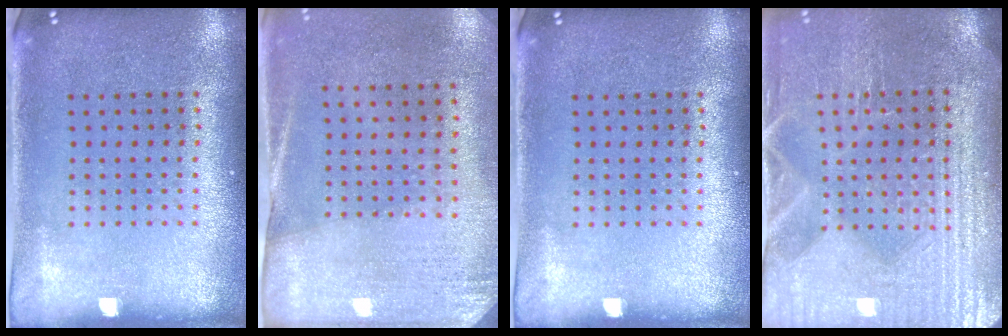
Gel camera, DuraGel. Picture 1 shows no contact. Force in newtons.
{"total": 2.7, "press": 2.3, "slide": 1.4}
{"total": 0.0}
{"total": 4.2, "press": 3.8, "slide": 1.7}